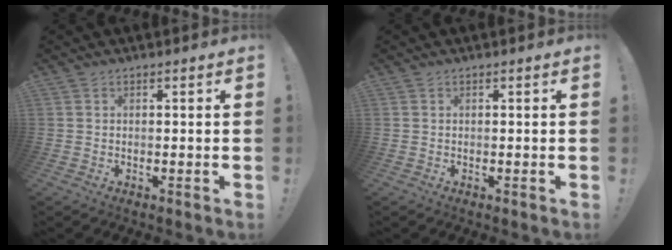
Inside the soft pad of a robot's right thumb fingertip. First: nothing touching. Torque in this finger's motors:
{"motor_torque": [0.07, -0.01, 0.00, 0.00, 0.06]}